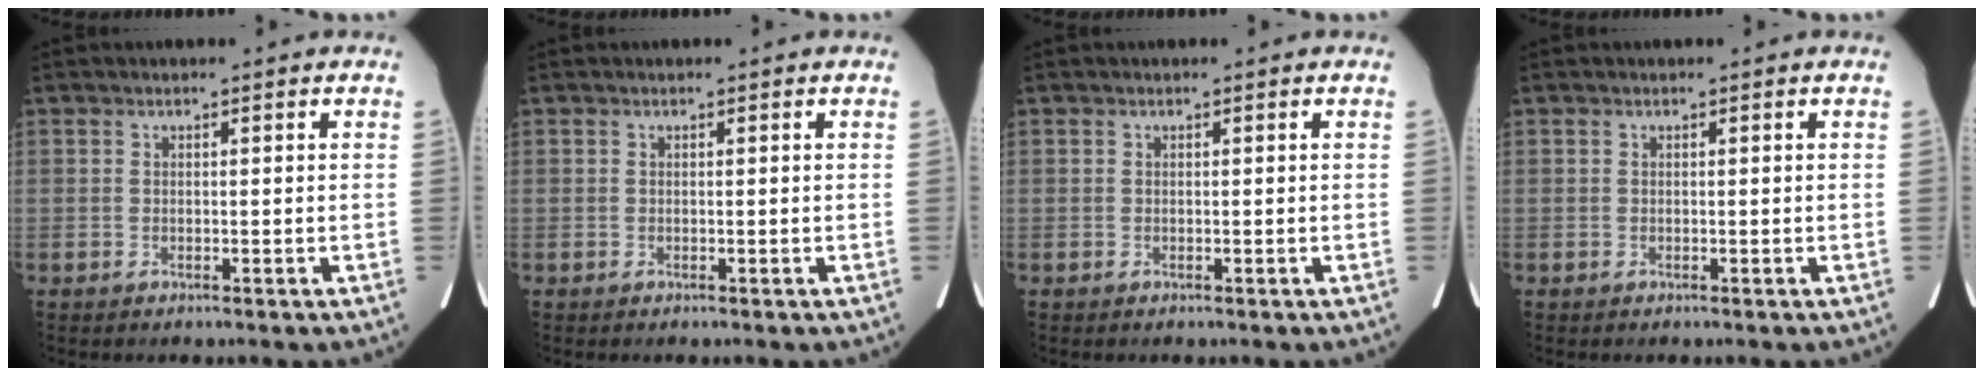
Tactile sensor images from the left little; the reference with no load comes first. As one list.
[{"total": 0.0}, {"total": 0.0}, {"total": 0.0}]